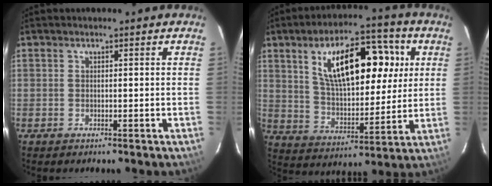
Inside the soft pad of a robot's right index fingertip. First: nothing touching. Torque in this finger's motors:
{"motor_torque": [1.27, 0.86, 1.05, 0.21]}